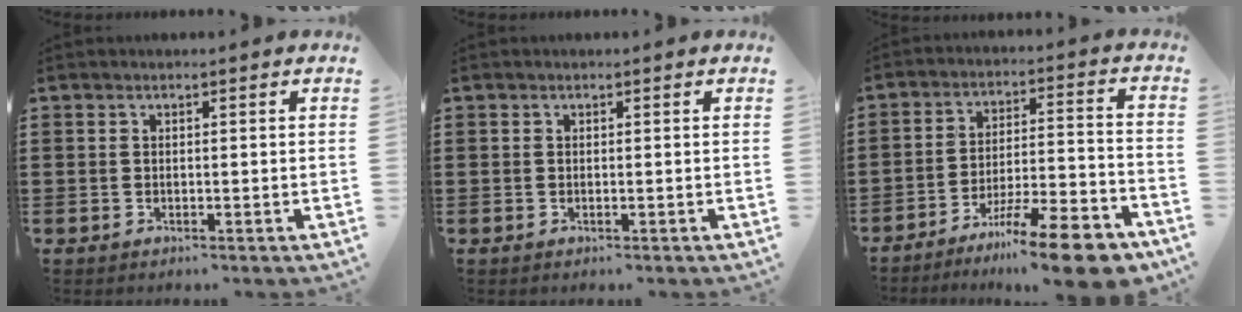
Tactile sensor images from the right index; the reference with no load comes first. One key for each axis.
{"total": 0.0}
{"total": 13.2, "fx": -10.1, "fy": 1.5, "fz": 8.4, "tx": -0.127, "ty": 0.033, "tz": -0.183}